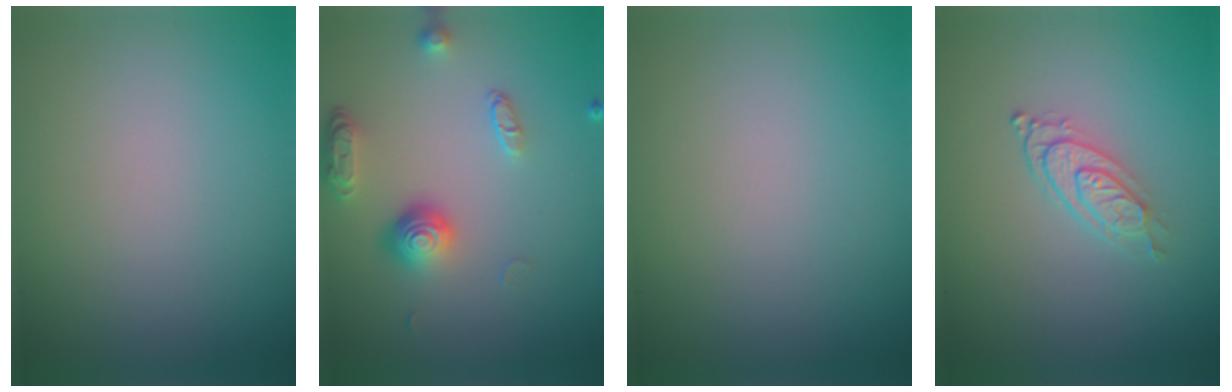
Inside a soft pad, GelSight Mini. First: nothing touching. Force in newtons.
{"total": 3.7, "press": 2.7, "slide": 2.5}
{"total": 0.0}
{"total": 2.7, "press": 2.1, "slide": 1.7}